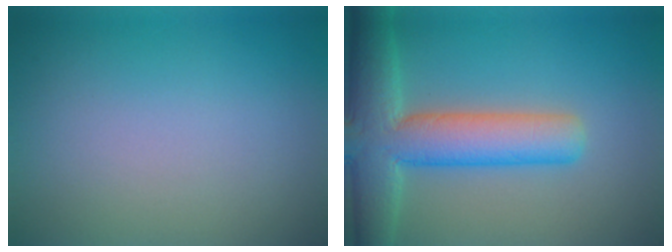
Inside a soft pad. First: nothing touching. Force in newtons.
{"total": 8.8, "press": 8.8, "slide": 0.6}